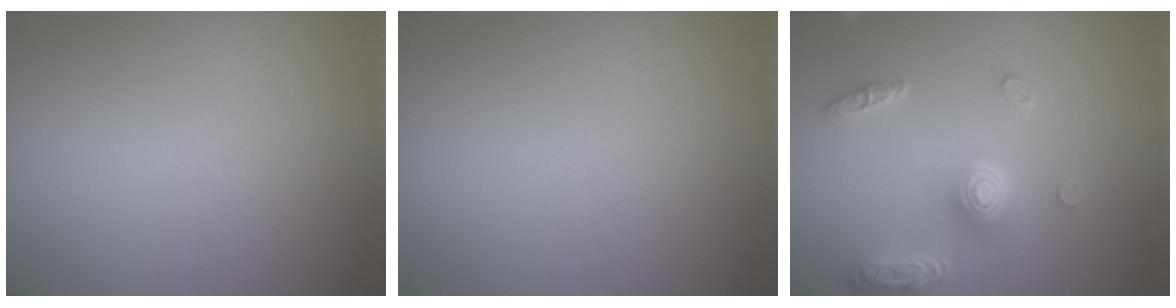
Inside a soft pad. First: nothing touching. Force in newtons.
{"total": 0.0}
{"total": 5.0, "press": 4.1, "slide": 2.8}